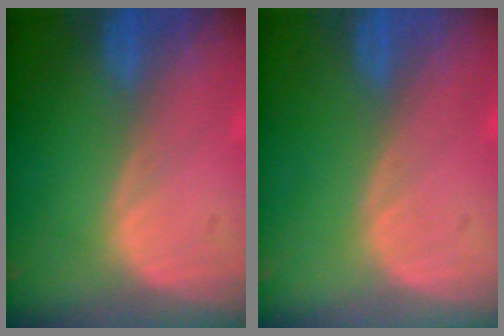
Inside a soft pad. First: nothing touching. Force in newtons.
{"total": 0.0}